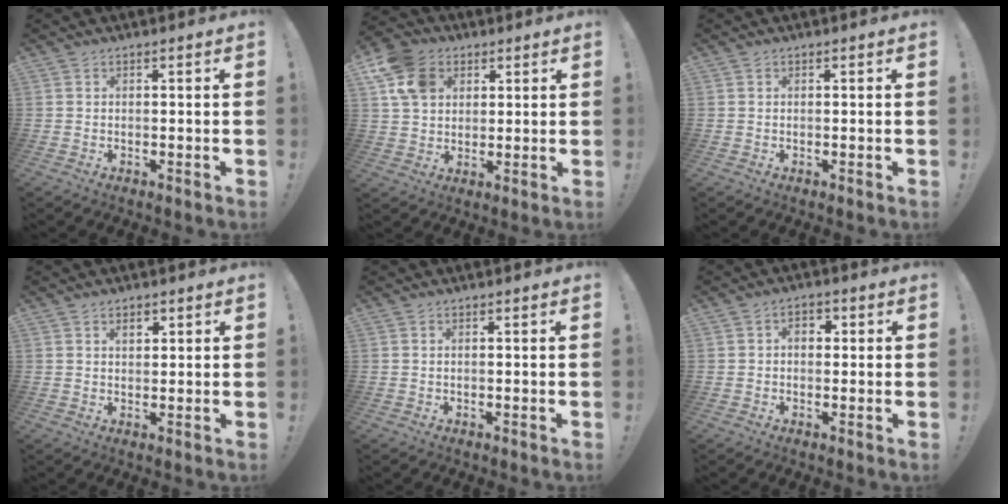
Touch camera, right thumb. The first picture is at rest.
{"total": 11.8, "force": [5.0, 8.9, 5.9], "torque": [-0.096, -0.016, 0.099]}
{"total": 0.0}
{"total": 2.6, "force": [1.6, 1.2, 1.7], "torque": [-0.013, -0.006, 0.023]}
{"total": 0.0}
{"total": 3.1, "force": [0.5, 2.1, 2.3], "torque": [-0.028, 0.001, 0.005]}